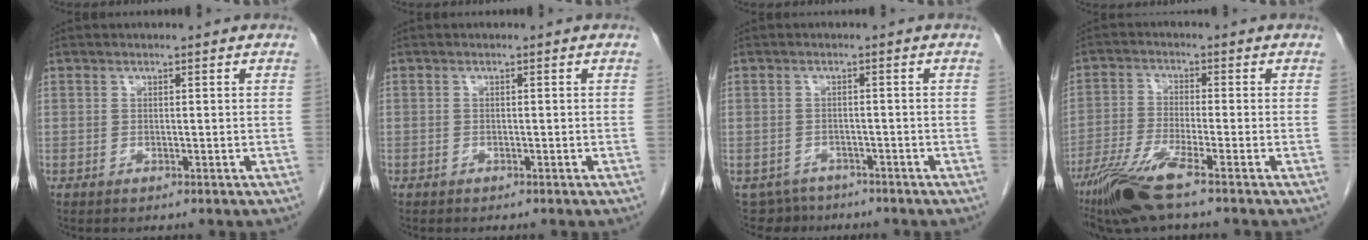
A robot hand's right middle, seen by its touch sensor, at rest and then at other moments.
{"total": 0.0}
{"total": 4.2, "force": [-3.6, 2.1, -0.8], "torque": [0.017, 0.005, -0.058]}
{"total": 8.3, "force": [-5.6, -0.2, 6.1], "torque": [-0.127, -0.025, -0.110]}